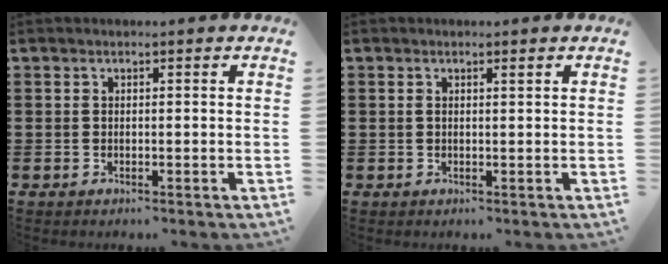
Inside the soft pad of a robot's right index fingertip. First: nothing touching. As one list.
[{"total": 0.7, "force": [0.3, 0.2, 0.6], "torque": [-0.014, 0.000, 0.006]}]